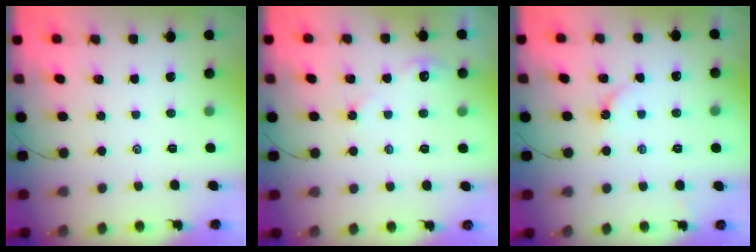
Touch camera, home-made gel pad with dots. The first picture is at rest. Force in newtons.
{"total": 3.5, "press": 3.5, "slide": 0.5}
{"total": 2.6, "press": 2.5, "slide": 0.4}